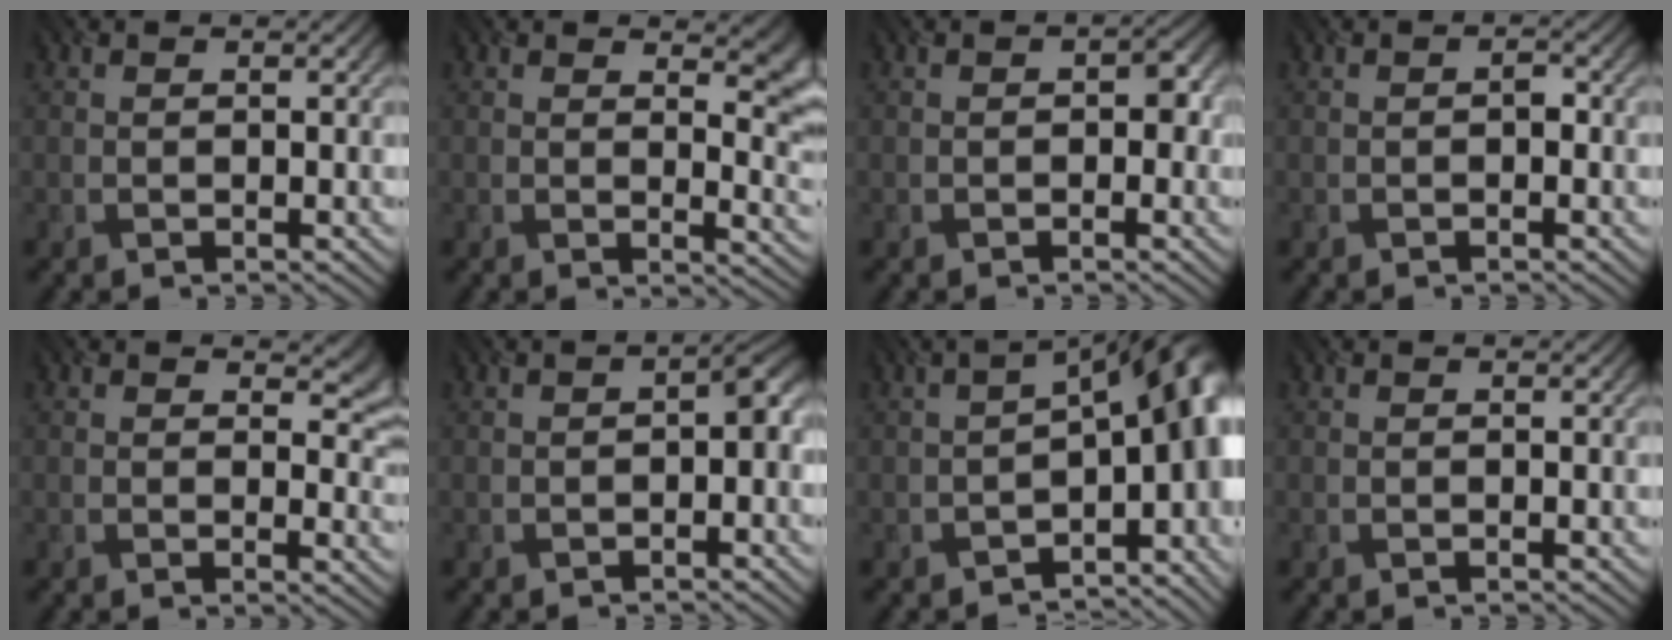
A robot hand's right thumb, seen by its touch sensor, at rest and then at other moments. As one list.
[{"total": 6.8, "force": [3.2, 3.1, 5.1], "torque": [-0.046, -0.009, 0.056]}, {"total": 1.9, "force": [-0.7, 1.4, 1.0], "torque": [-0.016, -0.008, -0.010]}, {"total": 0.9, "force": [-0.6, 0.6, 0.2], "torque": [-0.005, -0.005, -0.008]}, {"total": 4.3, "force": [2.2, 2.5, 2.7], "torque": [-0.032, -0.010, 0.033]}, {"total": 2.4, "force": [-1.1, 1.3, 1.7], "torque": [-0.029, -0.003, -0.017]}, {"total": 13.2, "force": [-3.3, 7.2, 10.5], "torque": [-0.106, -0.028, -0.026]}, {"total": 0.0}]